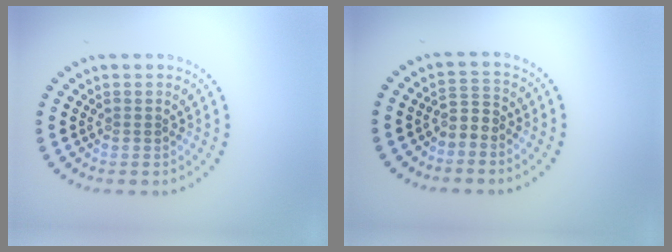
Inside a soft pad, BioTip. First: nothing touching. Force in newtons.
{"total": 1.8, "press": 1.3, "slide": 1.3}